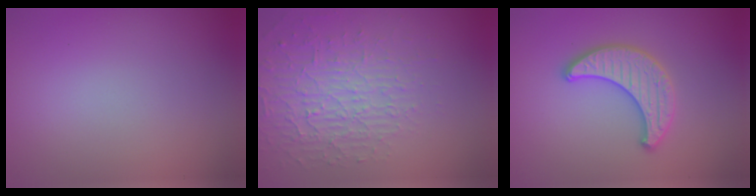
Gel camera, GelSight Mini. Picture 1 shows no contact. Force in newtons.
{"total": 4.6, "press": 3.1, "slide": 3.4}
{"total": 3.4, "press": 3.4, "slide": 0.2}